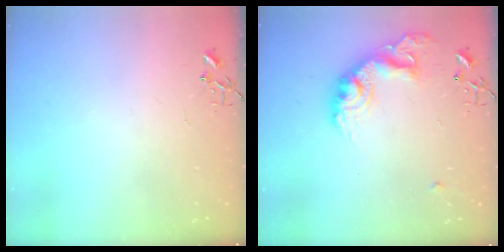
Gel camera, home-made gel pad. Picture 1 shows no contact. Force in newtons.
{"total": 17.2, "press": 17.2, "slide": 1.2}